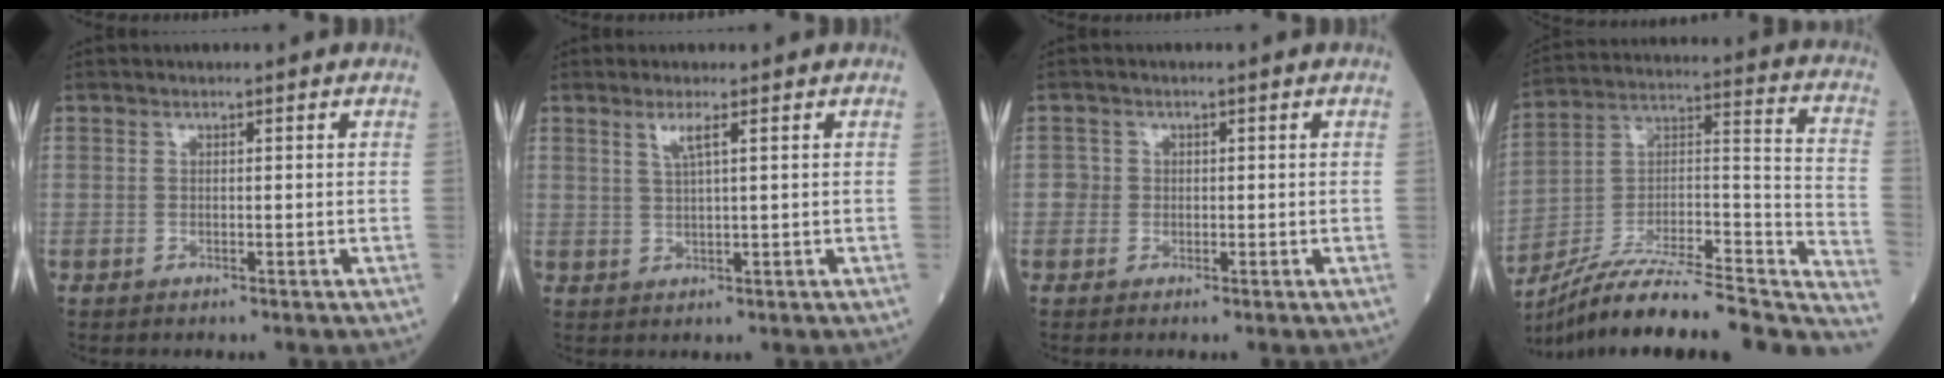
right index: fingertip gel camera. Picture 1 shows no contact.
{"total": 2.4, "force": [1.3, -0.2, 2.1], "torque": [-0.047, -0.001, 0.026]}
{"total": 1.3, "force": [-0.2, 1.3, 0.0], "torque": [0.010, 0.007, -0.008]}
{"total": 27.7, "force": [-23.8, 4.3, 13.6], "torque": [-0.156, 0.016, -0.363]}